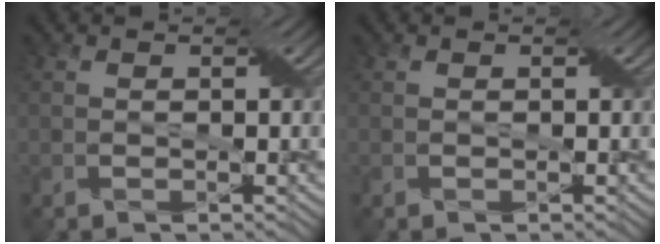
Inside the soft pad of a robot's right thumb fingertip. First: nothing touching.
{"total": 0.0}